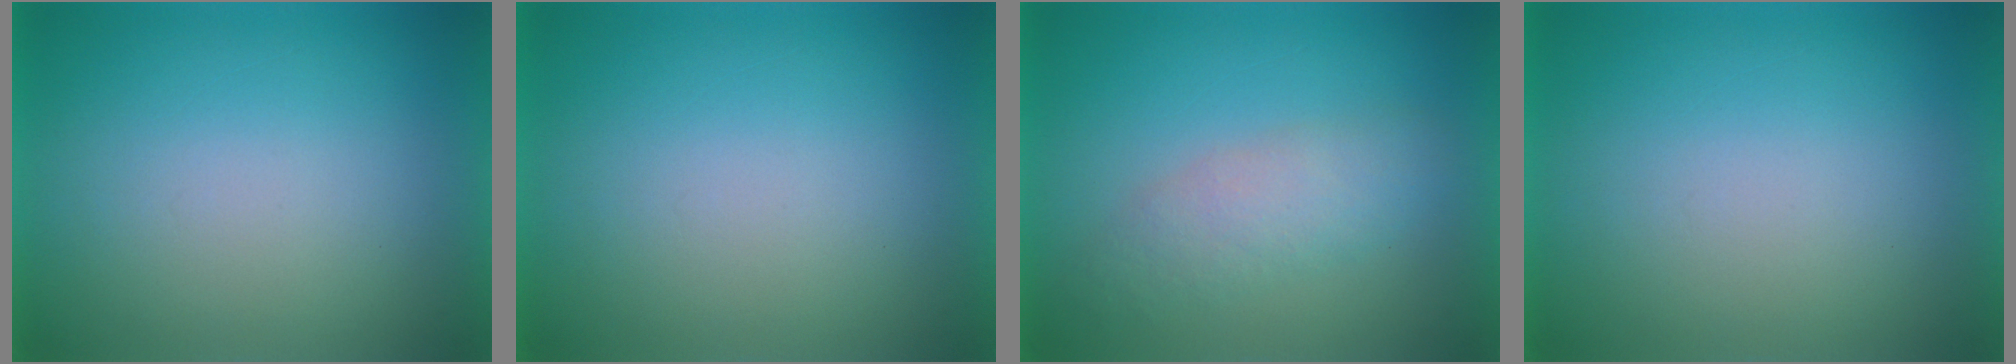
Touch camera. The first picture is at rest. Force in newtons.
{"total": 0.0}
{"total": 2.8}
{"total": 0.0}